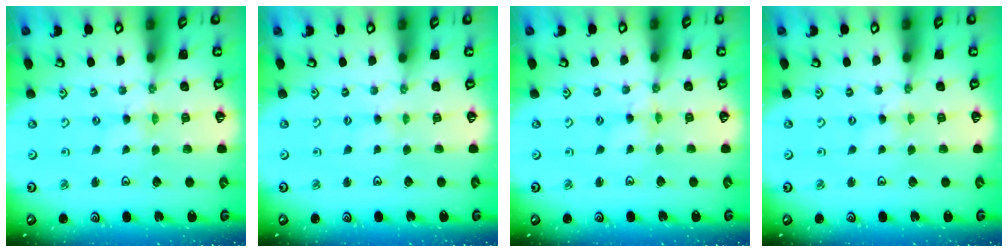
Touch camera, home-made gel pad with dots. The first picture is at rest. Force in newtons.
{"total": 1.5, "press": 1.5, "slide": 0.3}
{"total": 1.1, "press": 1.1, "slide": 0.2}
{"total": 0.6, "press": 0.6, "slide": 0.1}